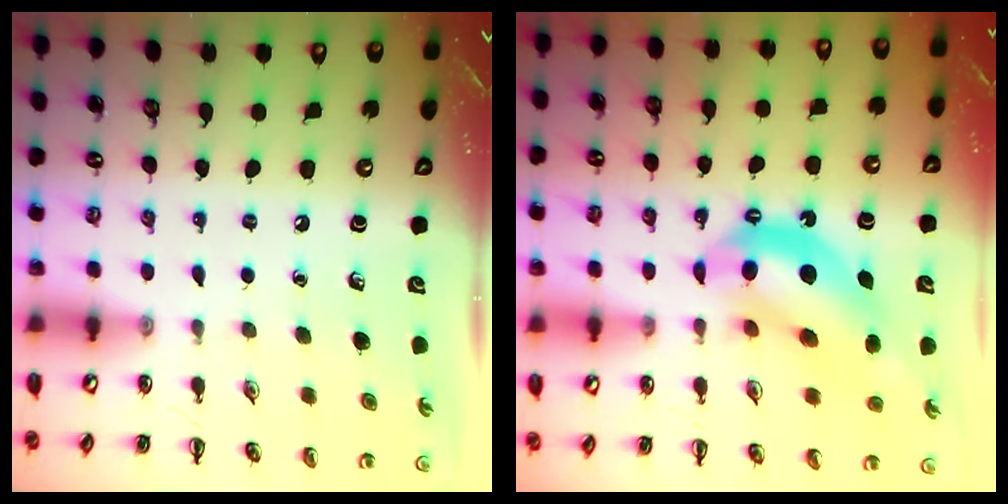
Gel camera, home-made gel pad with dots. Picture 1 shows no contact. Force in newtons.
{"total": 12.2, "press": 11.7, "slide": 3.3}